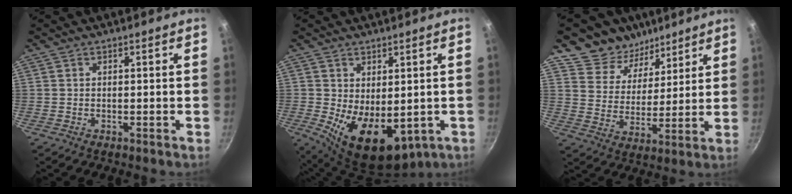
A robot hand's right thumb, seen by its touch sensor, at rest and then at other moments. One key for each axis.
{"total": 11.9, "fx": -1.2, "fy": 6.9, "fz": 9.6, "tx": -0.130, "ty": -0.028, "tz": 0.004}
{"total": 11.8, "fx": 8.9, "fy": 7.6, "fz": 1.5, "tx": 0.018, "ty": -0.074, "tz": 0.140}